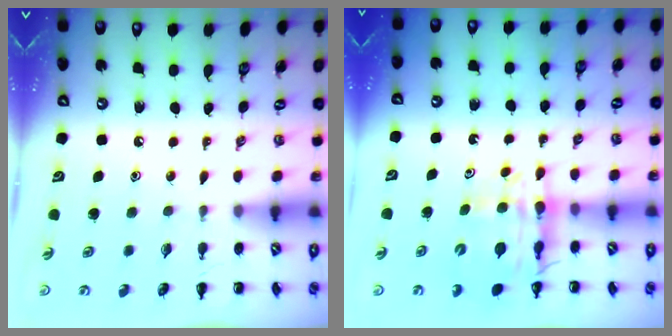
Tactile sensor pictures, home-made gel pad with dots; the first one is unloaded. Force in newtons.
{"total": 10.7, "press": 10.2, "slide": 3.4}